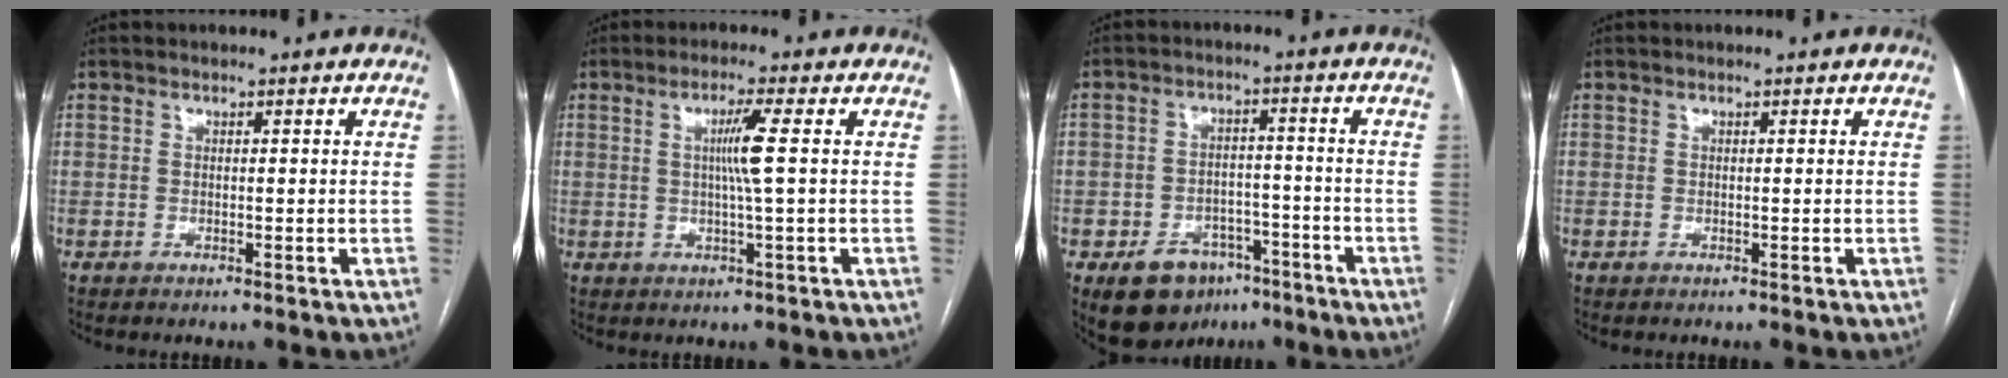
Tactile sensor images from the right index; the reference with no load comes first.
{"total": 4.3, "force": [0.7, -1.0, 4.2], "torque": [-0.082, -0.002, 0.014]}
{"total": 8.8, "force": [-5.3, 6.0, 3.7], "torque": [-0.059, 0.014, -0.073]}
{"total": 0.0}